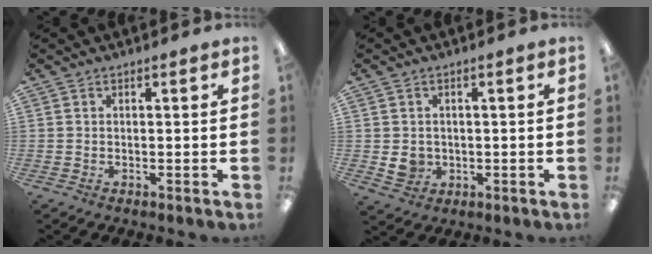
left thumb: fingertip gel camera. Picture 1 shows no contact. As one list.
[{"total": 4.1, "force": [0.0, 3.9, 1.3], "torque": [-0.010, 0.001, 0.003]}]